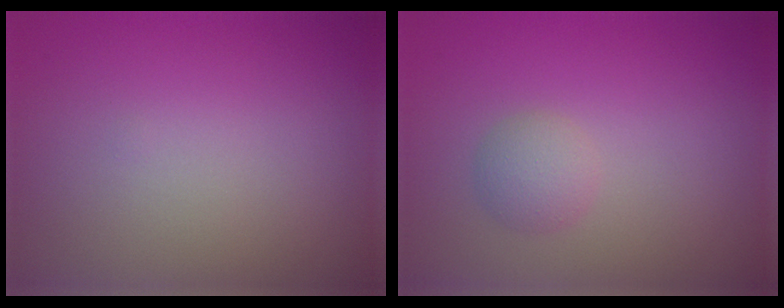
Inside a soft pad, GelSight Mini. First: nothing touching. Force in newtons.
{"total": 1.7, "press": 1.7, "slide": 0.1}